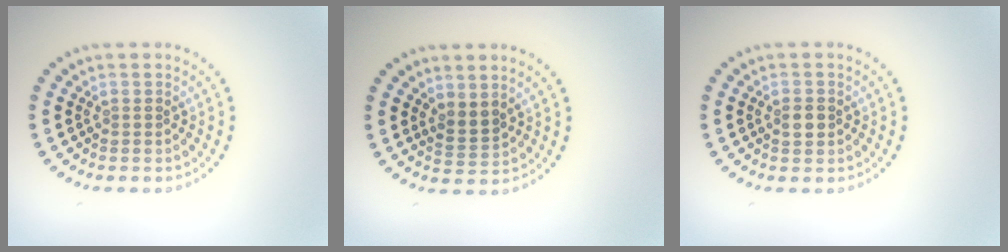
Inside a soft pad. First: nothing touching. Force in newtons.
{"total": 1.7, "press": 1.3, "slide": 1.1}
{"total": 1.5, "press": 1.5, "slide": 0.3}